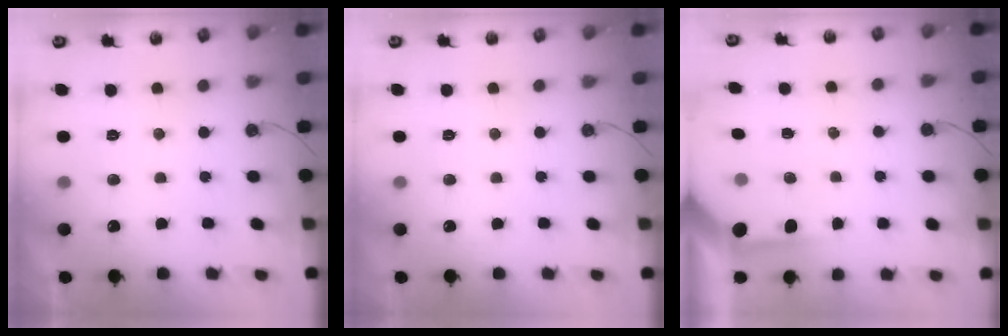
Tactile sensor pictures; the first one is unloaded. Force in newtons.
{"total": 0.0}
{"total": 3.5, "press": 3.5, "slide": 0.5}